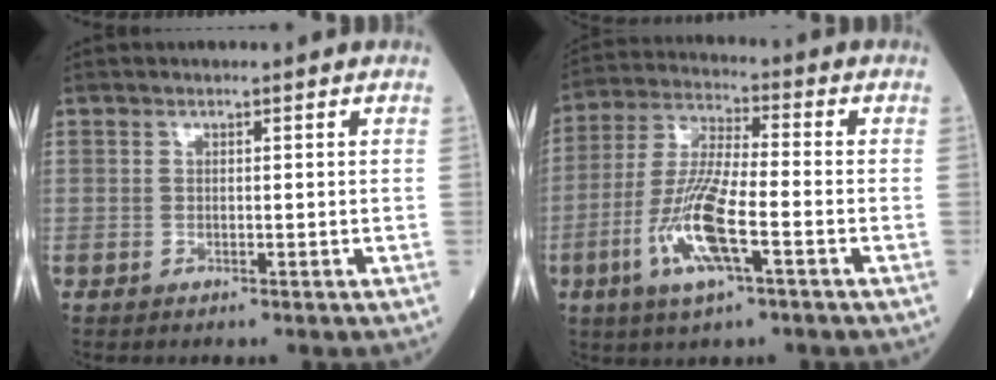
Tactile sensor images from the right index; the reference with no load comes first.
{"total": 11.9, "force": [-4.3, 1.9, 10.9], "torque": [-0.229, -0.010, -0.083]}